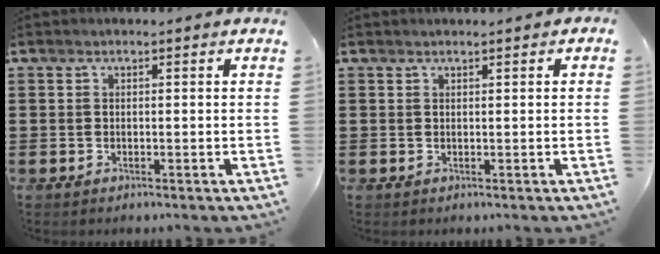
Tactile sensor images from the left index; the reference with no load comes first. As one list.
[{"total": 0.7, "force": [0.5, 0.4, 0.0], "torque": [-0.003, 0.001, 0.011]}]